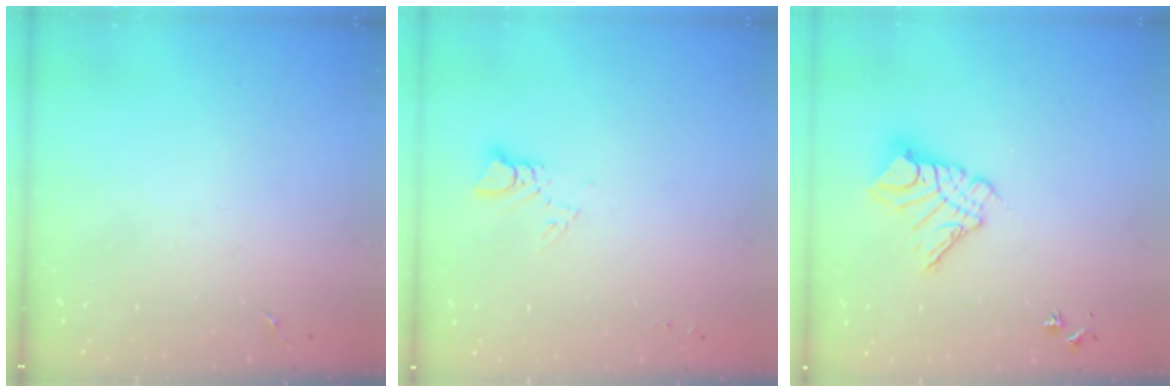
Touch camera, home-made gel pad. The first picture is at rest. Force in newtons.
{"total": 2.9, "press": 2.9, "slide": 0.2}
{"total": 11.7, "press": 11.7, "slide": 1.2}